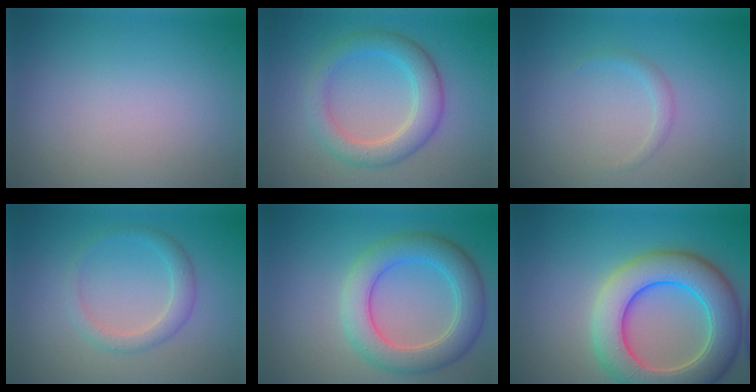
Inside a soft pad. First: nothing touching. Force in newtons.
{"total": 4.2, "press": 4.2, "slide": 0.0}
{"total": 0.9, "press": 0.9, "slide": 0.0}
{"total": 2.2, "press": 2.2, "slide": 0.1}
{"total": 5.7, "press": 5.7, "slide": 0.2}
{"total": 9.0, "press": 9.0, "slide": 0.3}